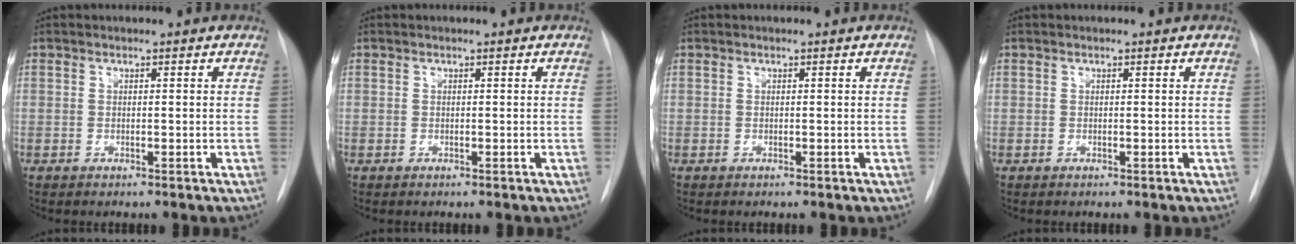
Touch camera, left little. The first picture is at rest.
{"total": 0.0}
{"total": 0.0}
{"total": 0.0}